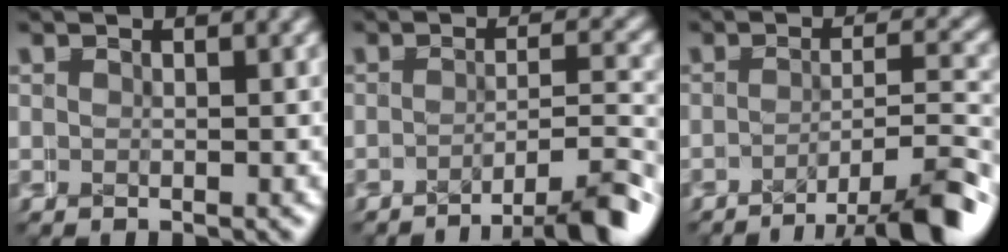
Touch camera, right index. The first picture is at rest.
{"total": 6.9, "force": [-6.0, 1.8, 2.8], "torque": [-0.012, 0.002, -0.097]}
{"total": 7.1, "force": [-6.0, 1.5, 3.5], "torque": [-0.022, 0.004, -0.094]}